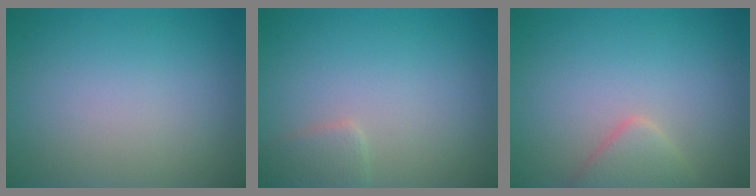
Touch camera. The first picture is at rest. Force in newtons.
{"total": 1.7, "press": 1.7, "slide": 0.1}
{"total": 2.3, "press": 2.3, "slide": 0.2}